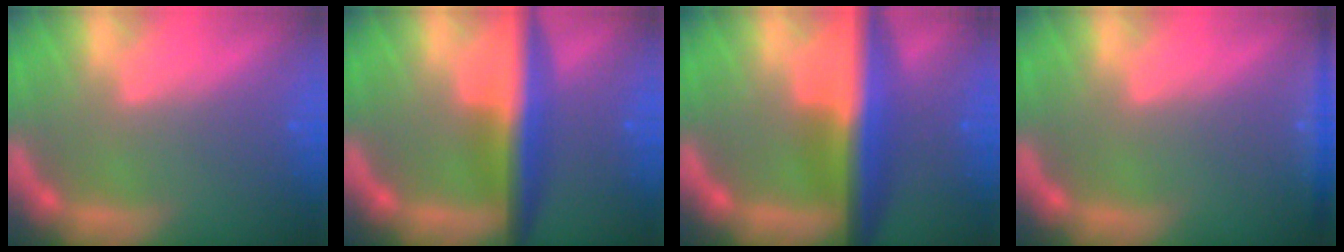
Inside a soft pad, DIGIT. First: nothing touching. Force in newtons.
{"total": 7.0}
{"total": 9.0}
{"total": 2.9}